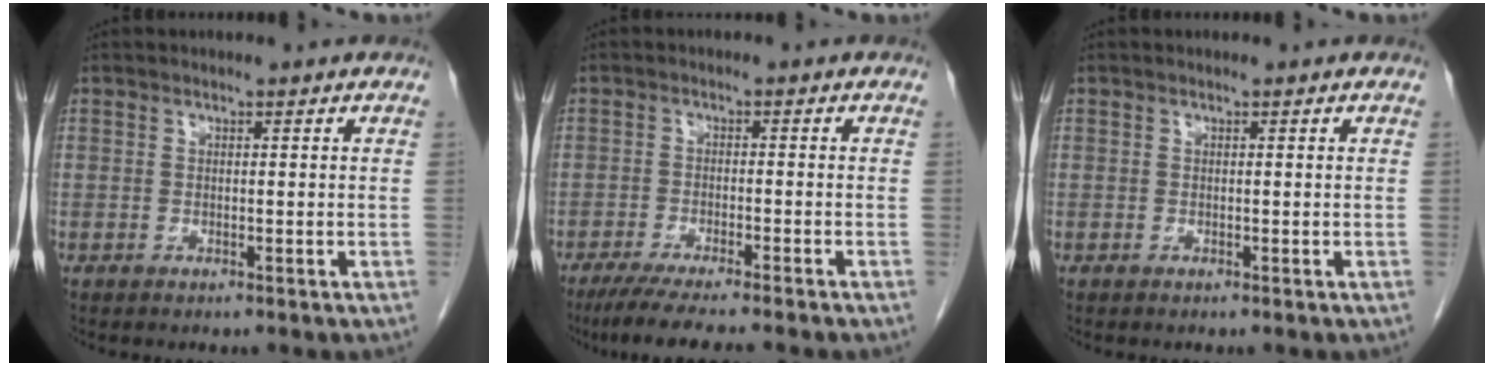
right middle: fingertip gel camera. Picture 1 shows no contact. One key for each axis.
{"total": 8.8, "fx": -7.4, "fy": -0.3, "fz": 4.8, "tx": -0.063, "ty": -0.023, "tz": -0.116}
{"total": 0.0}